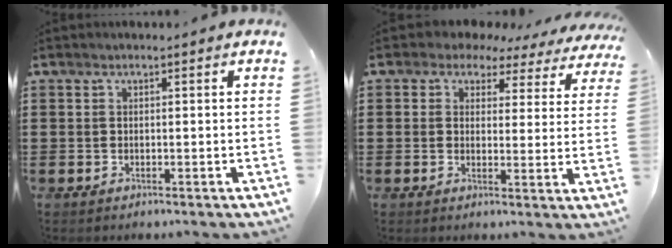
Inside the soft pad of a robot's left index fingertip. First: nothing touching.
{"total": 3.2, "force": [2.5, 1.9, 0.5], "torque": [-0.030, -0.012, 0.040]}